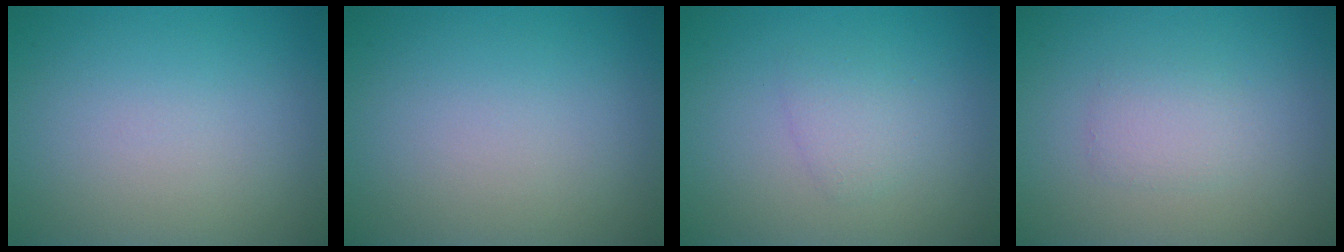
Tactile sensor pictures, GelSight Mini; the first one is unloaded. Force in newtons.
{"total": 0.0}
{"total": 1.5, "press": 1.5, "slide": 0.1}
{"total": 1.6, "press": 1.6, "slide": 0.0}